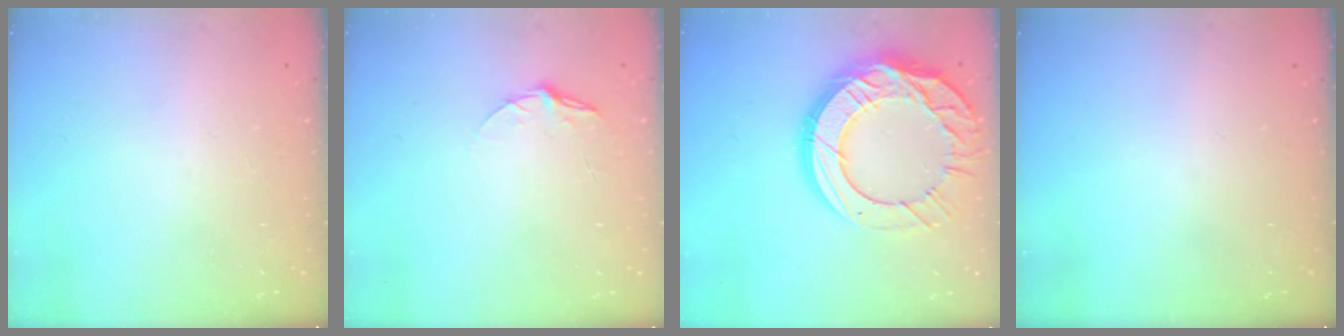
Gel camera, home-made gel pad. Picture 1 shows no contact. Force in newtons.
{"total": 5.8, "press": 5.8, "slide": 0.5}
{"total": 24.9, "press": 24.8, "slide": 2.4}
{"total": 0.0}